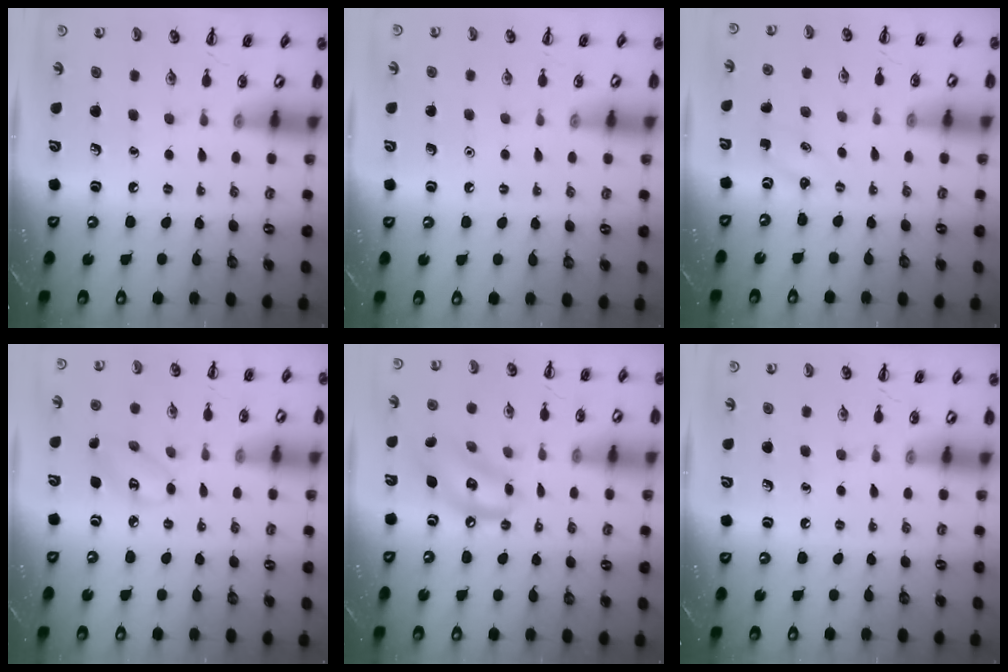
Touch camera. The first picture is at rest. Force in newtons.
{"total": 1.5, "press": 1.5, "slide": 0.1}
{"total": 1.6, "press": 1.5, "slide": 0.5}
{"total": 3.8, "press": 3.8, "slide": 0.4}
{"total": 11.4, "press": 11.2, "slide": 1.8}
{"total": 0.0}